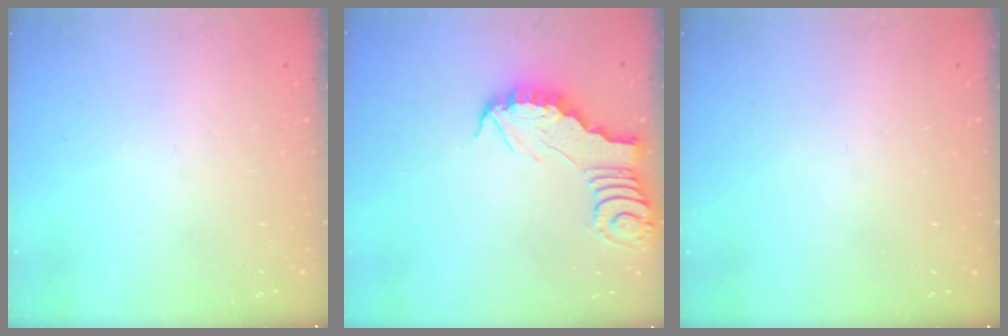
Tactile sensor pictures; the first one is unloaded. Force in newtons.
{"total": 2.6, "press": 2.6, "slide": 0.2}
{"total": 0.0}